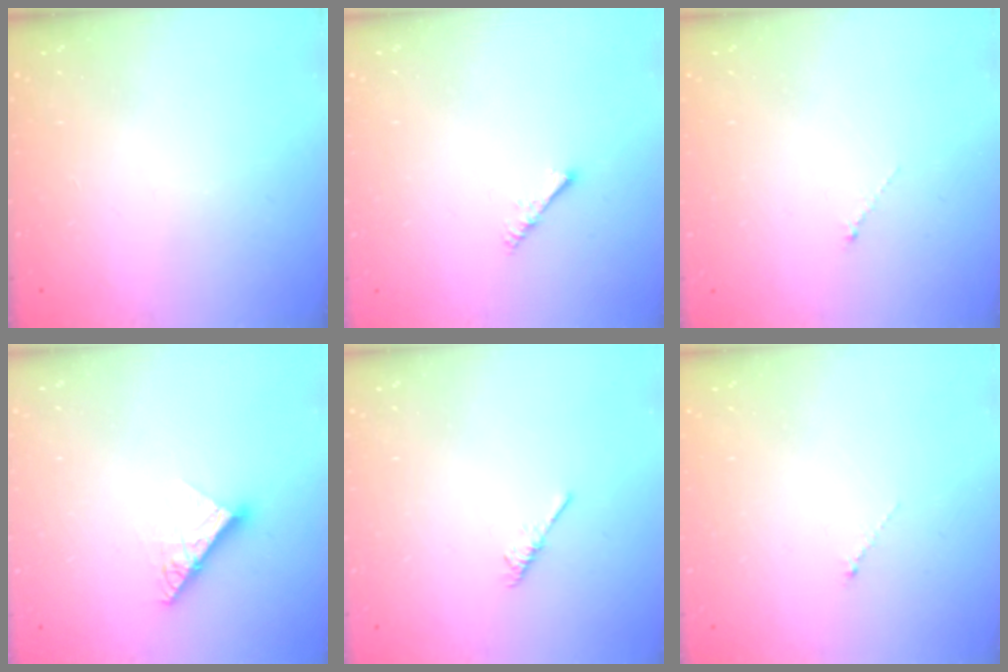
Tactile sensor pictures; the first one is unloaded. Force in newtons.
{"total": 2.2, "press": 2.1, "slide": 0.5}
{"total": 0.0}
{"total": 10.0, "press": 9.9, "slide": 1.1}
{"total": 1.9, "press": 1.8, "slide": 0.5}
{"total": 0.0}